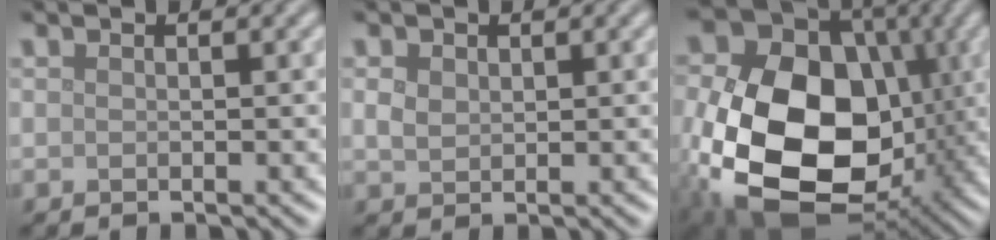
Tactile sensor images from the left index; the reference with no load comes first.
{"total": 1.5, "force": [0.5, 1.2, 0.8], "torque": [-0.018, 0.000, 0.012]}
{"total": 19.7, "force": [-2.6, 14.4, 13.2], "torque": [-0.267, -0.036, -0.034]}